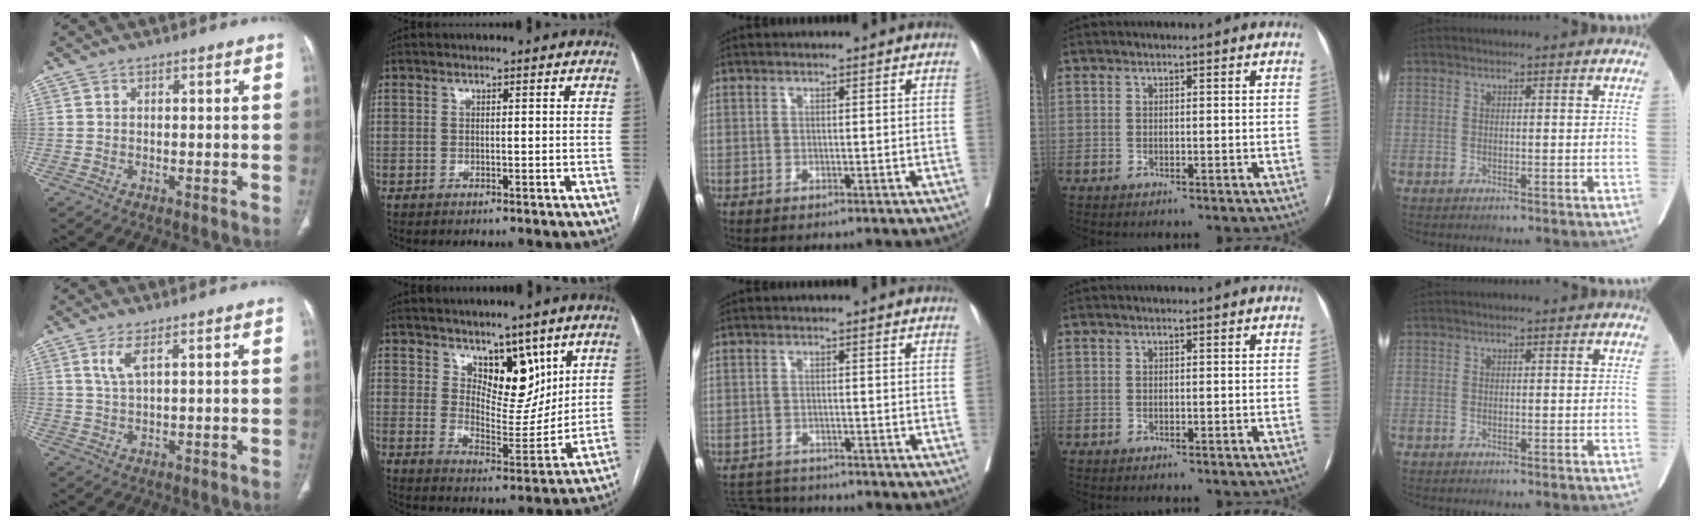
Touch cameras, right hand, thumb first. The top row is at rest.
{"thumb": {"total": 3.4, "force": [1.7, 0.8, 2.9], "torque": [-0.069, -0.006, 0.042]}, "index": {"total": 8.8, "force": [5.4, 4.4, 5.4], "torque": [-0.073, -0.010, 0.098]}, "middle": {"total": 4.5, "force": [-4.4, 0.7, 0.0], "torque": [0.002, -0.008, -0.075]}}